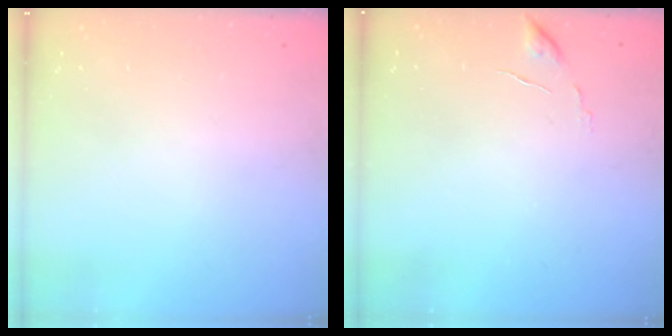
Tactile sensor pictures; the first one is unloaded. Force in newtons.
{"total": 6.4, "press": 6.4, "slide": 0.5}